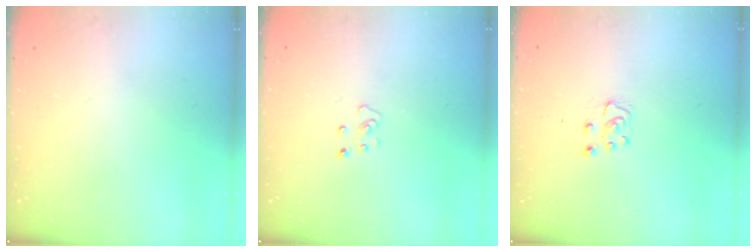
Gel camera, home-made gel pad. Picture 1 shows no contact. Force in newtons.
{"total": 2.8, "press": 2.8, "slide": 0.2}
{"total": 5.1, "press": 5.0, "slide": 0.6}